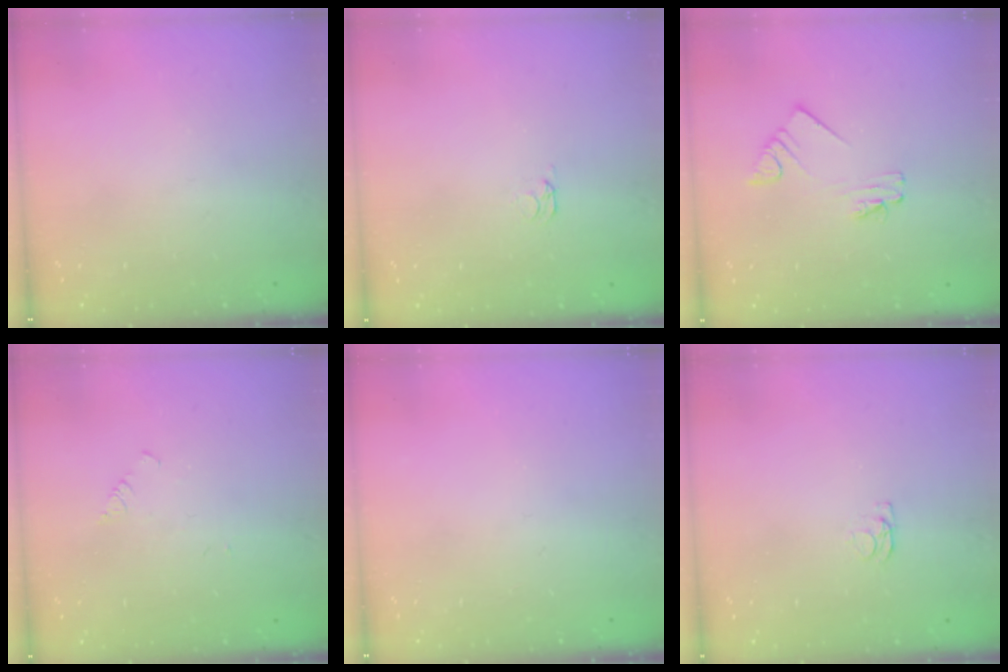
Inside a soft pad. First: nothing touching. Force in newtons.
{"total": 1.6, "press": 1.6, "slide": 0.4}
{"total": 1.9, "press": 1.9, "slide": 0.1}
{"total": 1.0, "press": 0.9, "slide": 0.2}
{"total": 0.0}
{"total": 1.2, "press": 1.1, "slide": 0.3}